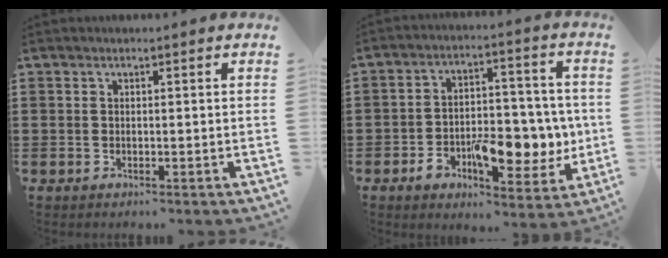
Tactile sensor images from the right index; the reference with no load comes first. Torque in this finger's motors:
{"motor_torque": [2.14, 0.00, 1.03, 0.18]}